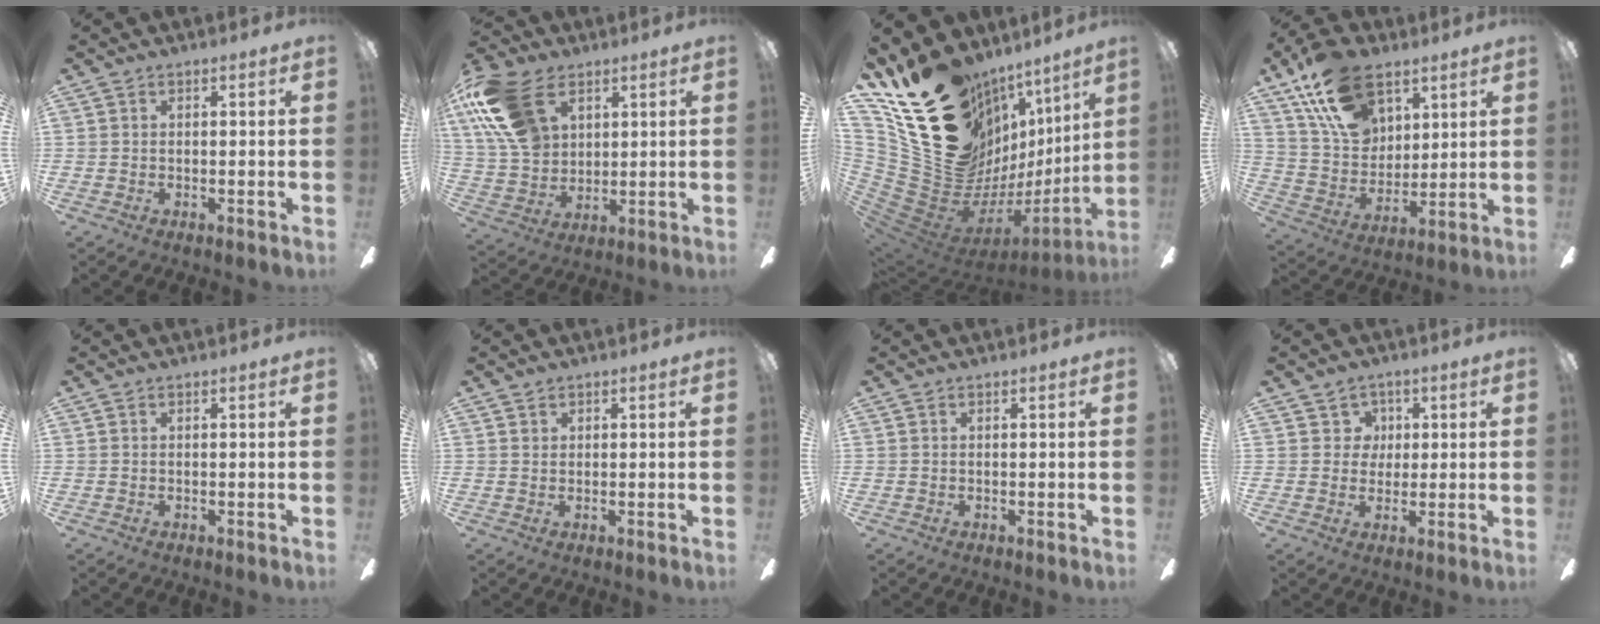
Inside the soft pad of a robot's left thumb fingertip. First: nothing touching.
{"total": 18.8, "force": [8.2, 12.3, 11.6], "torque": [-0.255, -0.012, 0.156]}
{"total": 25.7, "force": [12.3, 17.6, 14.2], "torque": [-0.225, -0.109, 0.276]}
{"total": 19.0, "force": [11.1, 11.9, 9.8], "torque": [-0.182, -0.034, 0.210]}
{"total": 0.0}
{"total": 0.8, "force": [0.5, 0.6, 0.0], "torque": [-0.001, 0.003, 0.010]}
{"total": 0.0}
{"total": 4.3, "force": [1.4, 4.0, 0.6], "torque": [-0.004, 0.004, 0.020]}